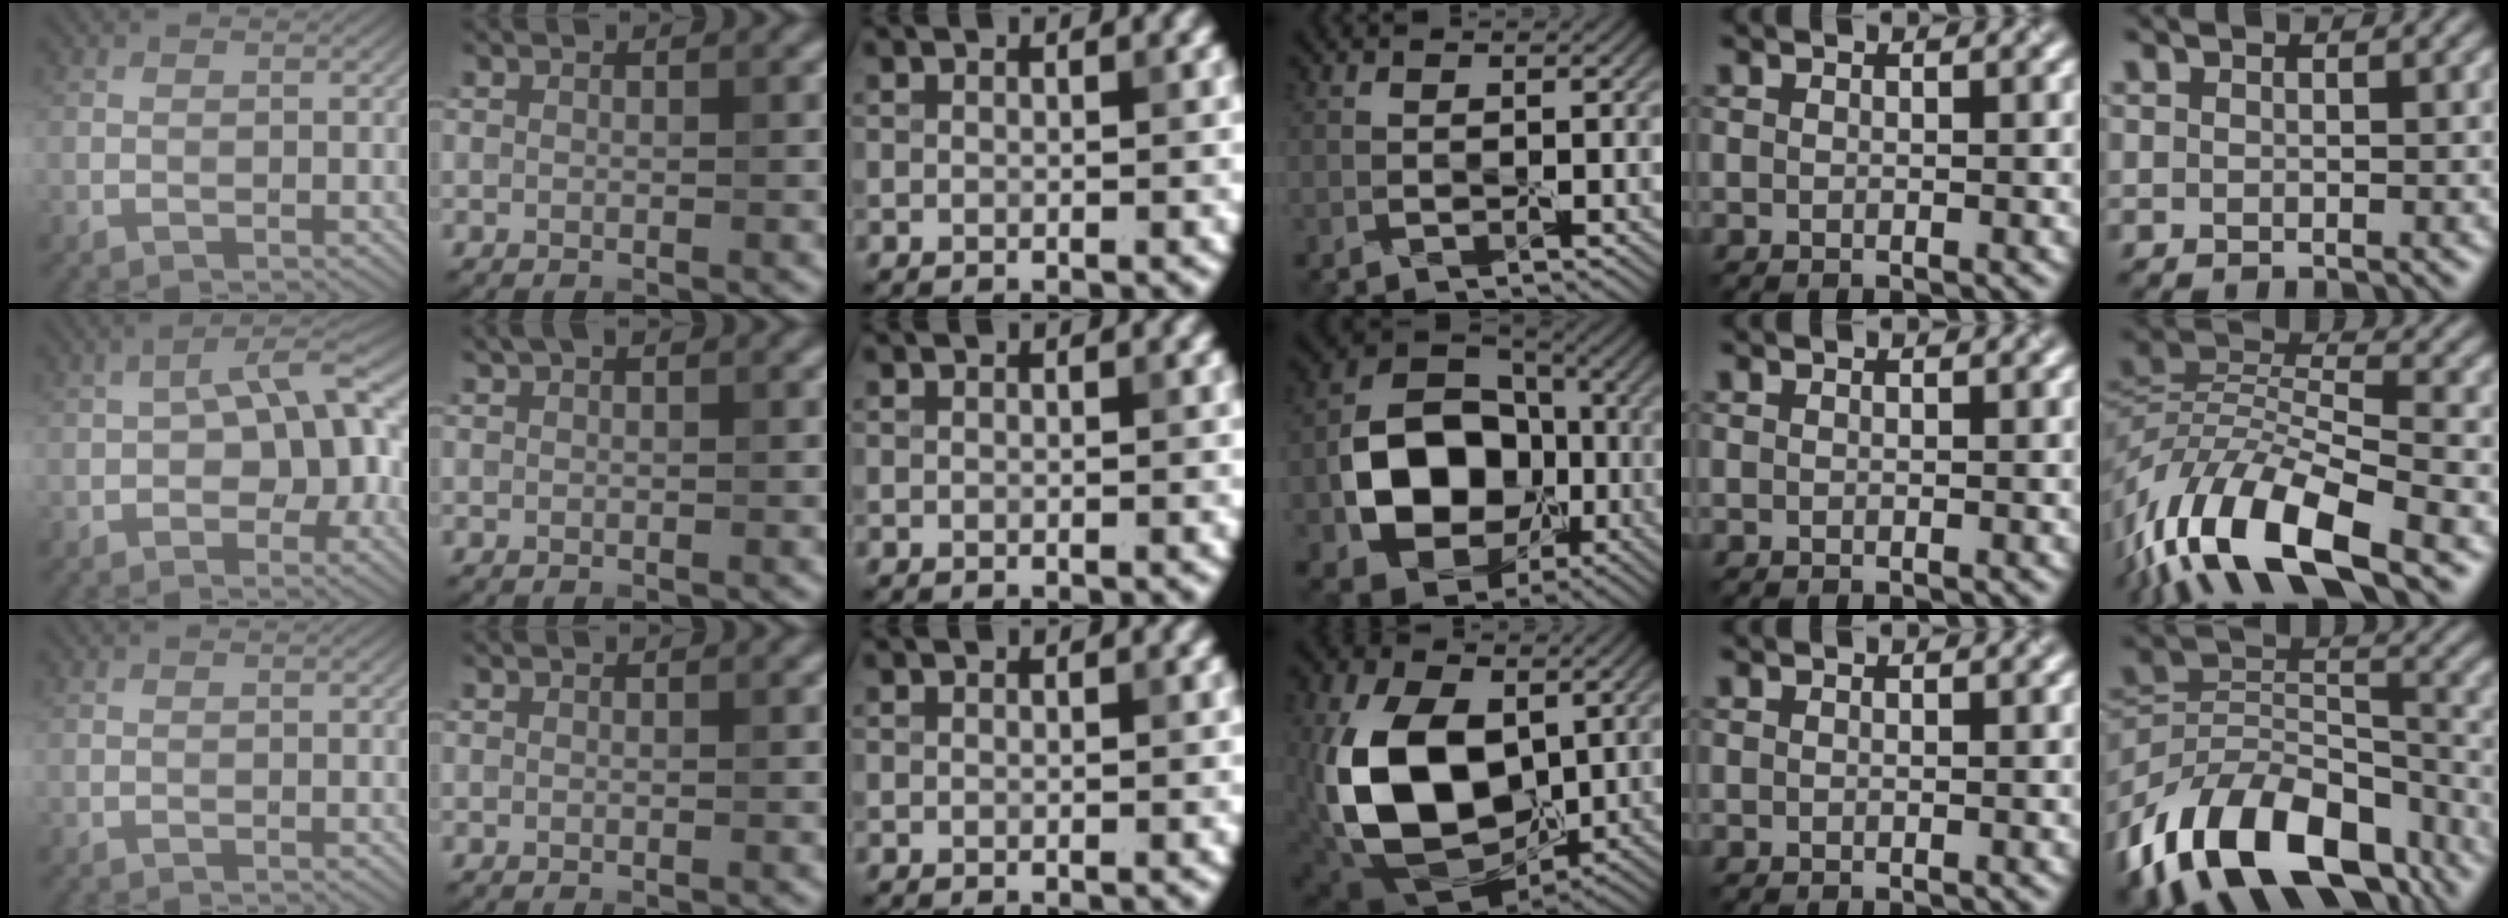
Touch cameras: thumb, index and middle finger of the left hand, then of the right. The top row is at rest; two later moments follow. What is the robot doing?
{"motion": "peel", "object": "plastic screen protector"}